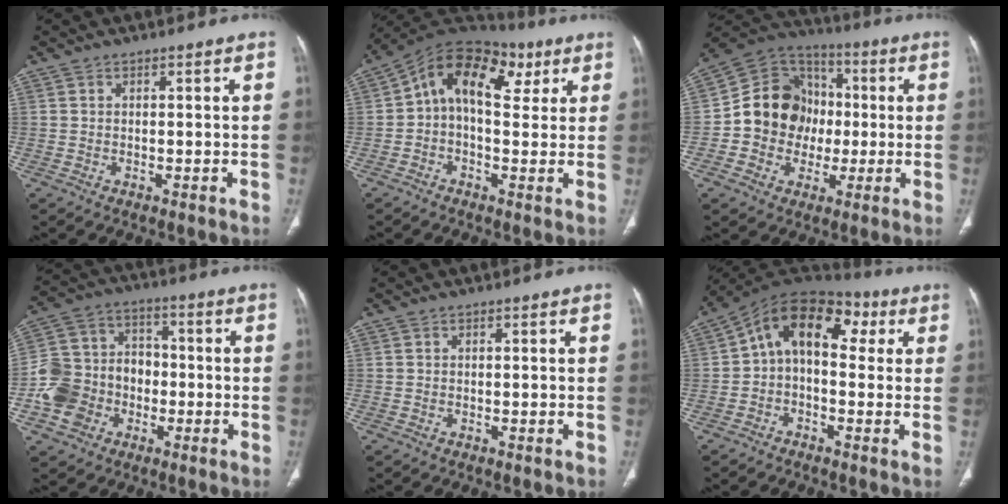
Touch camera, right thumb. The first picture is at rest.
{"total": 15.1, "force": [4.4, 9.2, 11.1], "torque": [-0.137, 0.035, 0.061]}
{"total": 16.1, "force": [-0.7, 14.1, 7.8], "torque": [-0.089, 0.032, -0.017]}
{"total": 13.5, "force": [-4.0, 11.5, 5.9], "torque": [-0.086, 0.043, -0.074]}
{"total": 0.0}
{"total": 13.8, "force": [2.9, 8.6, 10.3], "torque": [-0.121, 0.049, 0.033]}